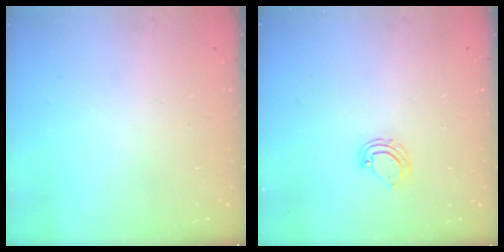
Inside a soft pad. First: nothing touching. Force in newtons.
{"total": 6.5, "press": 6.5, "slide": 1.1}